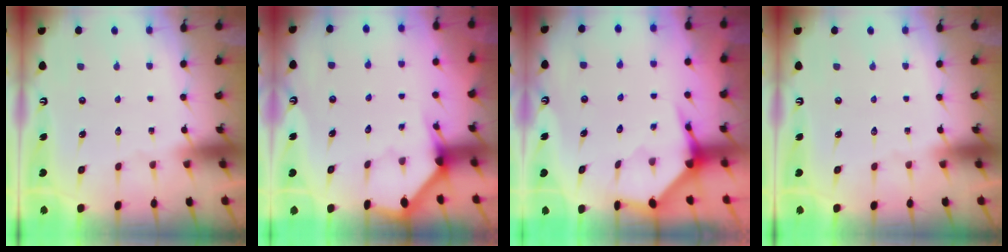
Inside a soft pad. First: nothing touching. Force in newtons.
{"total": 2.9, "press": 2.9, "slide": 0.2}
{"total": 4.0, "press": 3.9, "slide": 0.4}
{"total": 0.0}